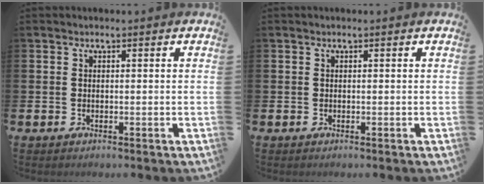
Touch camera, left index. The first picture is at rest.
{"total": 0.0}